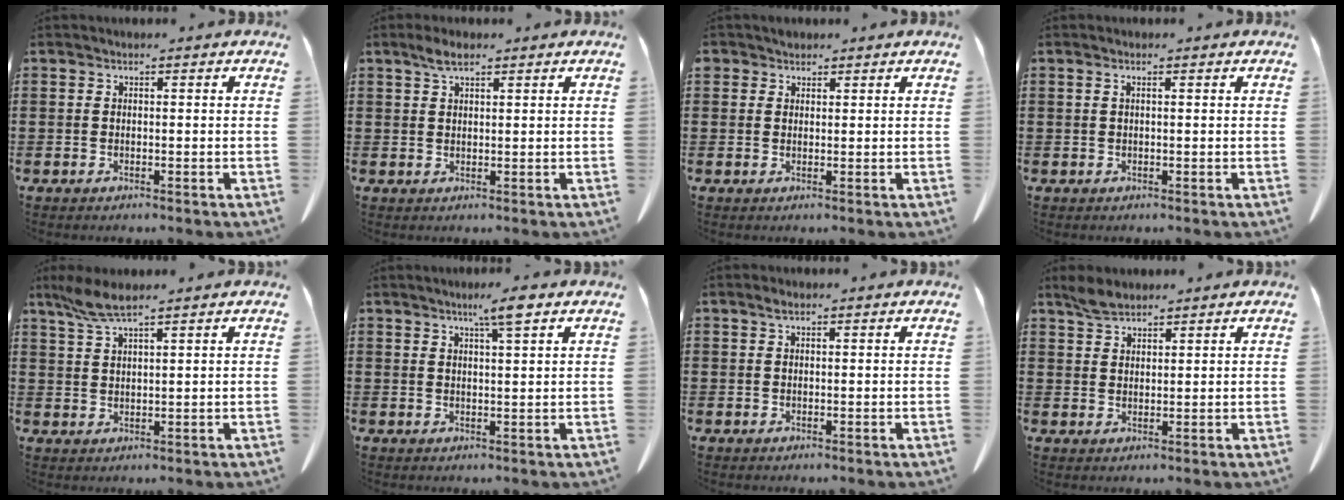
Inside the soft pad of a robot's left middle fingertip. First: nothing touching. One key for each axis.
{"total": 2.8, "fx": 1.9, "fy": 0.9, "fz": 1.9, "tx": -0.042, "ty": 0.003, "tz": 0.035}
{"total": 1.6, "fx": 1.4, "fy": 0.9, "fz": 0.0, "tx": -0.005, "ty": 0.003, "tz": 0.029}
{"total": 0.8, "fx": 0.3, "fy": 0.1, "fz": 0.7, "tx": -0.014, "ty": 0.001, "tz": 0.005}
{"total": 4.9, "fx": 3.6, "fy": 0.6, "fz": 3.2, "tx": -0.073, "ty": -0.003, "tz": 0.066}
{"total": 4.6, "fx": 3.1, "fy": 0.3, "fz": 3.5, "tx": -0.066, "ty": 0.001, "tz": 0.050}
{"total": 1.0, "fx": 0.5, "fy": 0.5, "fz": 0.6, "tx": -0.016, "ty": 0.002, "tz": 0.011}
{"total": 3.0, "fx": 2.6, "fy": 1.0, "fz": 1.2, "tx": -0.030, "ty": 0.003, "tz": 0.050}